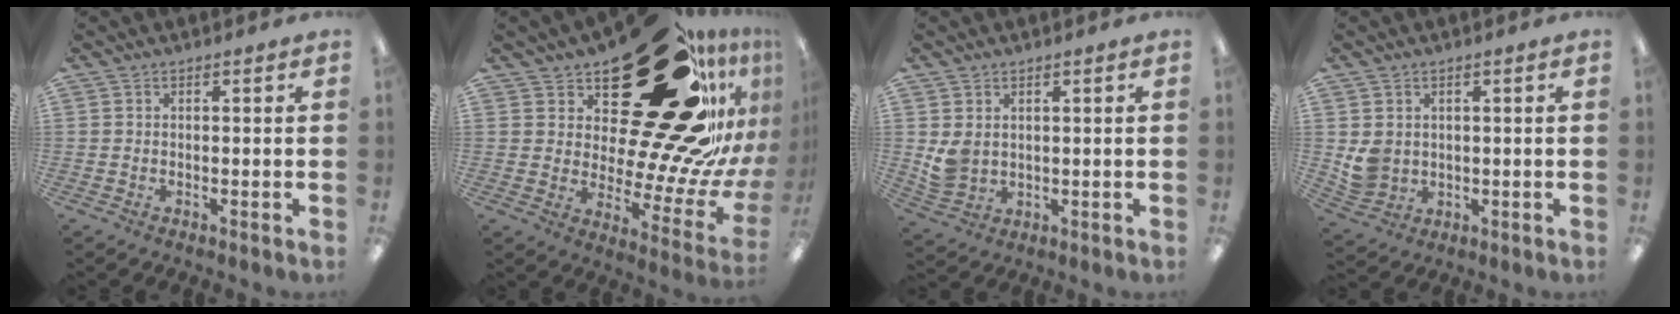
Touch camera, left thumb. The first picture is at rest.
{"total": 35.1, "force": [20.4, 15.1, 24.3], "torque": [-0.276, -0.180, 0.388]}
{"total": 4.8, "force": [2.0, 3.7, 2.3], "torque": [-0.047, -0.007, 0.040]}
{"total": 5.2, "force": [1.4, 4.7, 1.6], "torque": [-0.031, 0.005, 0.034]}